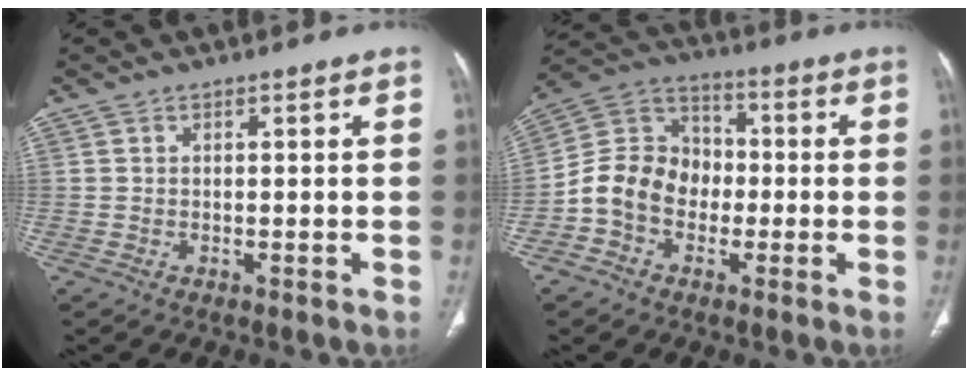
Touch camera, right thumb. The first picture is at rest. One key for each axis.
{"total": 11.8, "fx": -2.8, "fy": 9.6, "fz": 6.2, "tx": -0.094, "ty": 0.043, "tz": -0.062}